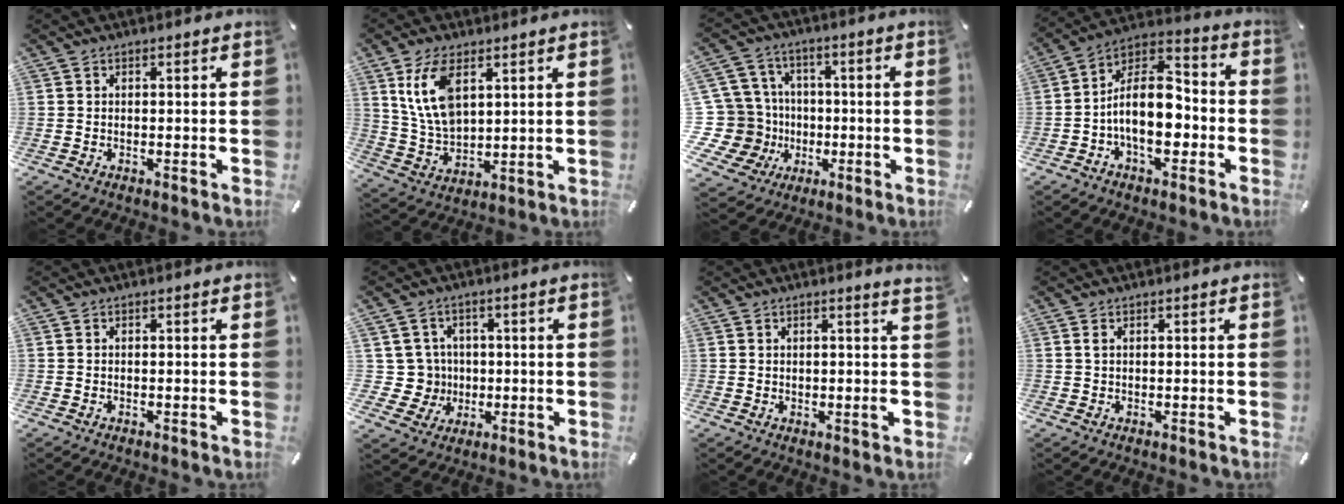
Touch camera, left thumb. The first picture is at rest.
{"total": 10.6, "force": [5.2, 6.1, 7.0], "torque": [-0.175, -0.012, 0.094]}
{"total": 17.7, "force": [-2.6, 16.2, 6.6], "torque": [-0.151, 0.013, -0.029]}
{"total": 13.8, "force": [-3.6, 8.2, 10.5], "torque": [-0.195, 0.009, -0.067]}
{"total": 0.0}
{"total": 8.5, "force": [0.3, 8.4, 1.1], "torque": [-0.035, 0.002, 0.013]}
{"total": 3.8, "force": [0.6, 0.1, 3.8], "torque": [-0.057, -0.010, 0.010]}
{"total": 0.7, "force": [0.2, 0.1, 0.7], "torque": [-0.014, 0.000, 0.003]}